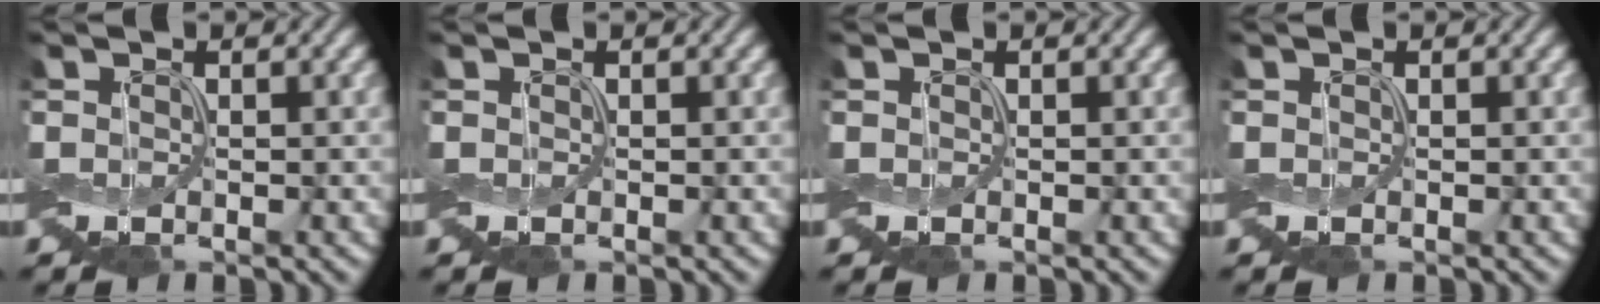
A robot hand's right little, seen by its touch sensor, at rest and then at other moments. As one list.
[{"total": 0.0}, {"total": 0.0}, {"total": 0.0}]